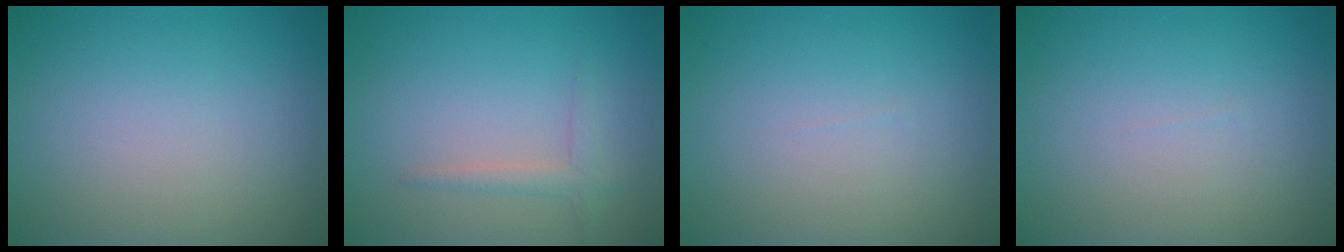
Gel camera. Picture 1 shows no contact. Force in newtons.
{"total": 1.4, "press": 1.4, "slide": 0.1}
{"total": 0.0}
{"total": 0.0}